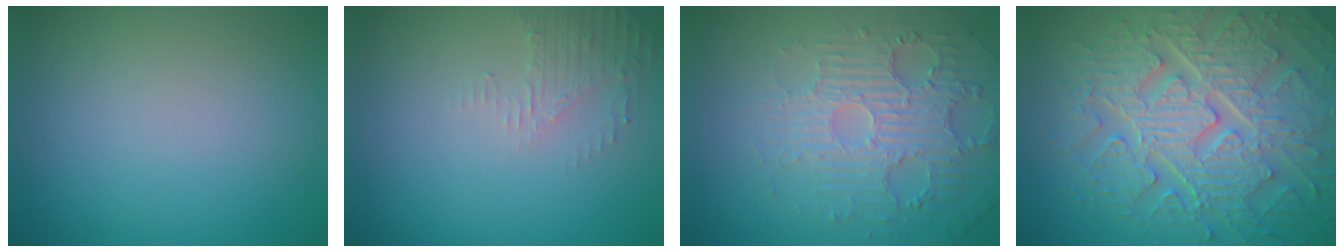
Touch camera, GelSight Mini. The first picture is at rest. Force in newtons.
{"total": 1.9, "press": 1.8, "slide": 0.4}
{"total": 4.3, "press": 3.8, "slide": 2.1}
{"total": 9.4, "press": 6.9, "slide": 6.4}